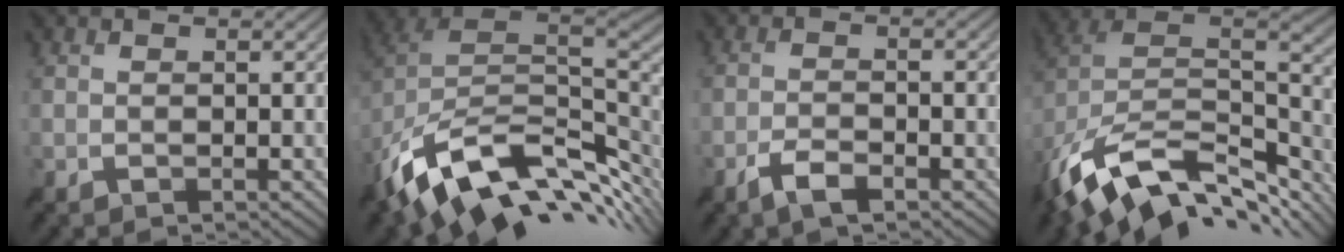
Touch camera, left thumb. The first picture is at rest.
{"total": 15.1, "force": [-3.6, 9.5, 11.2], "torque": [-0.242, -0.030, -0.046]}
{"total": 3.3, "force": [-2.4, 0.8, 2.2], "torque": [-0.052, -0.002, -0.048]}
{"total": 14.8, "force": [-6.9, 8.6, 10.0], "torque": [-0.233, -0.033, -0.100]}